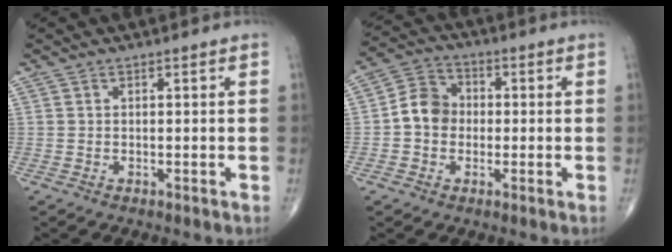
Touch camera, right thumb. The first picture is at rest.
{"total": 7.3, "force": [-0.6, 6.2, 3.8], "torque": [-0.049, 0.026, -0.024]}